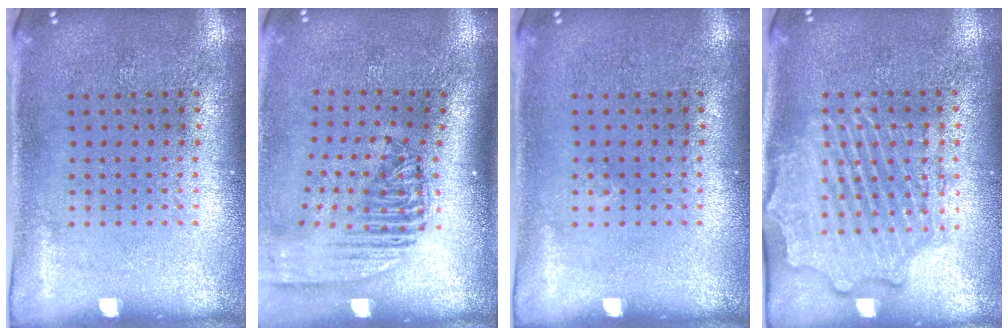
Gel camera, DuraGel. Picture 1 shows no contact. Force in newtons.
{"total": 2.4, "press": 1.8, "slide": 1.5}
{"total": 0.0}
{"total": 2.3, "press": 2.3, "slide": 0.4}